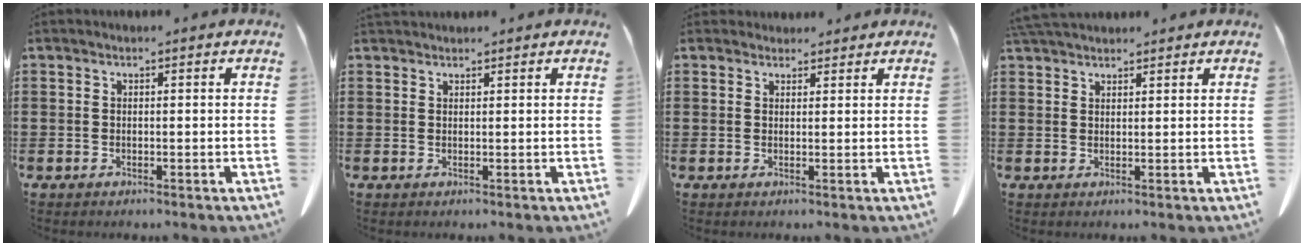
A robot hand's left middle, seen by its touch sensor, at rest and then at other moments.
{"total": 1.0, "force": [1.0, 0.2, 0.0], "torque": [-0.004, -0.001, 0.021]}
{"total": 1.9, "force": [1.7, 0.7, 0.1], "torque": [0.001, -0.002, 0.033]}
{"total": 2.8, "force": [2.6, 0.7, 0.8], "torque": [-0.023, -0.001, 0.052]}